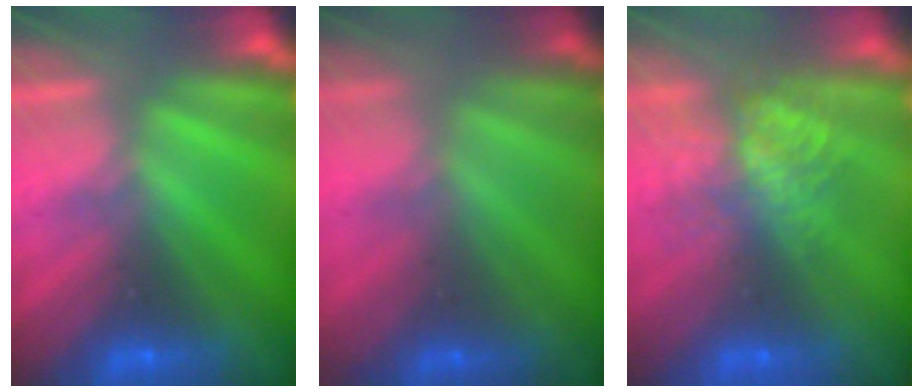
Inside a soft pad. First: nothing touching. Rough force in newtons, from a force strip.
{"total": 1.7}
{"total": 9.3}